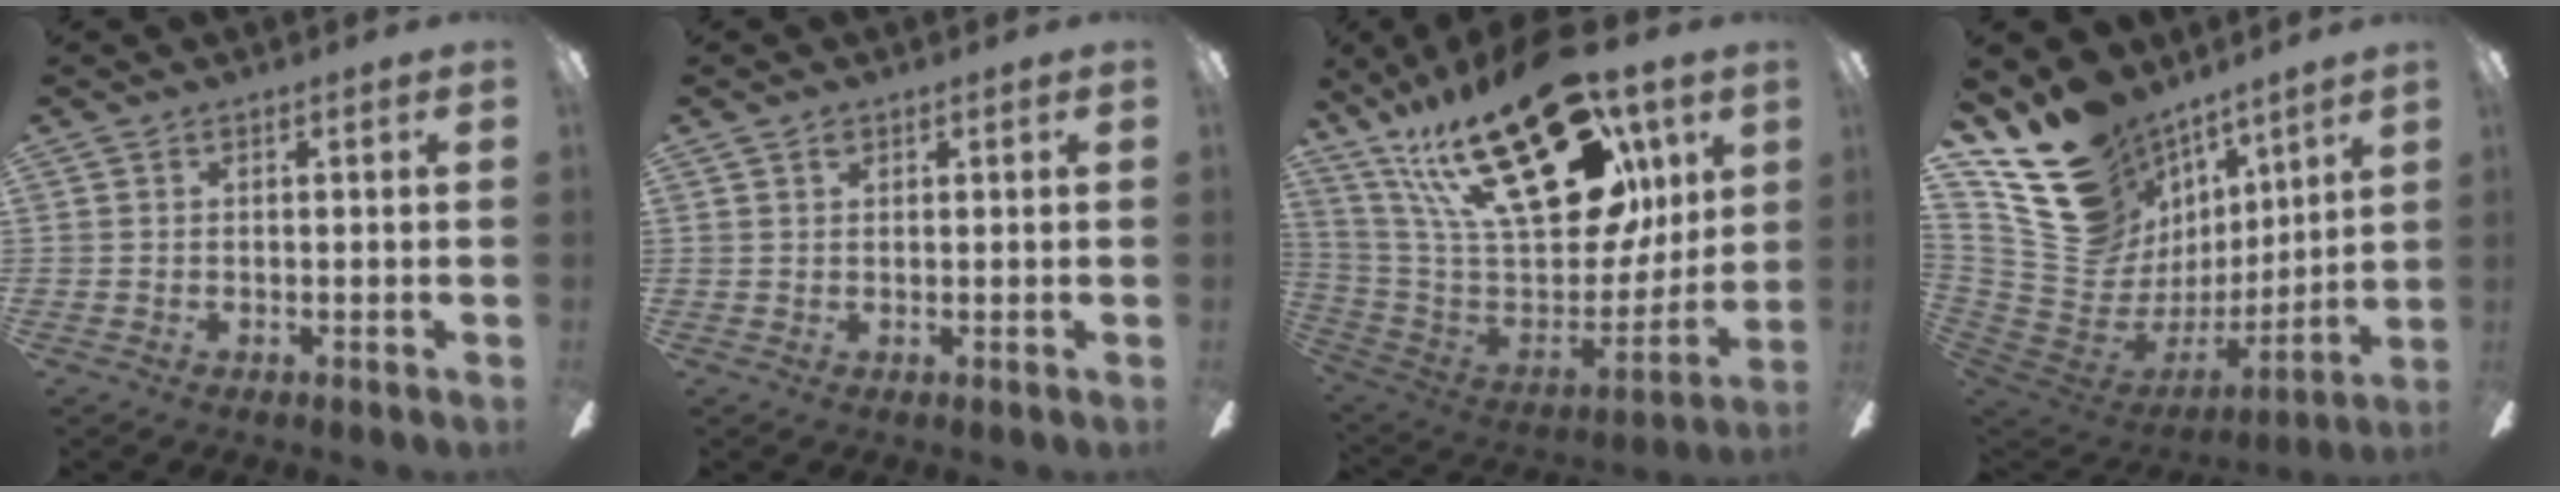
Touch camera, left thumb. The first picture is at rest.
{"total": 1.3, "force": [1.0, 0.7, 0.6], "torque": [-0.013, 0.001, 0.018]}
{"total": 35.4, "force": [18.2, 16.8, 25.2], "torque": [-0.427, -0.099, 0.330]}
{"total": 19.0, "force": [12.6, 13.1, 5.3], "torque": [-0.105, -0.097, 0.268]}